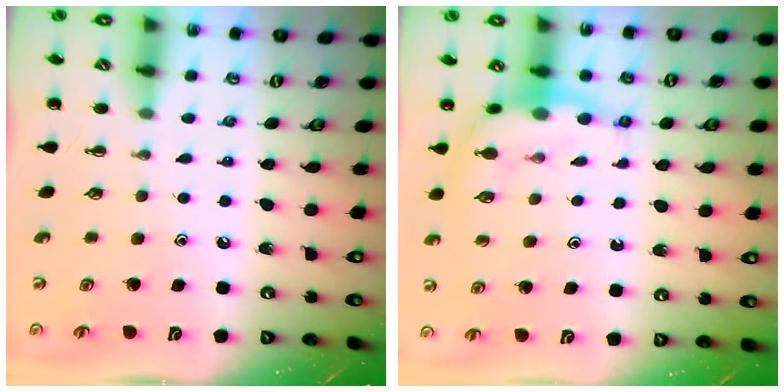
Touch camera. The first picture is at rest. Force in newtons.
{"total": 7.4, "press": 7.3, "slide": 0.8}